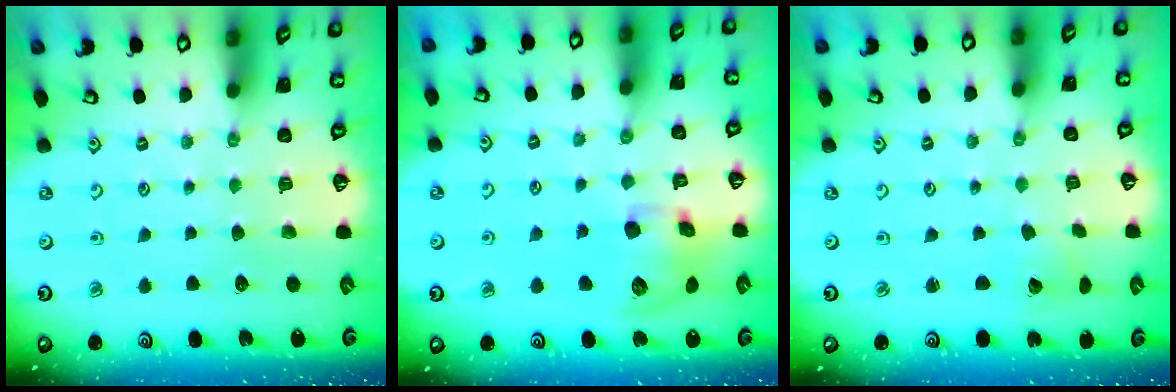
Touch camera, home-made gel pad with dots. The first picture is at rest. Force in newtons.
{"total": 11.9, "press": 11.8, "slide": 1.9}
{"total": 1.9, "press": 1.9, "slide": 0.1}